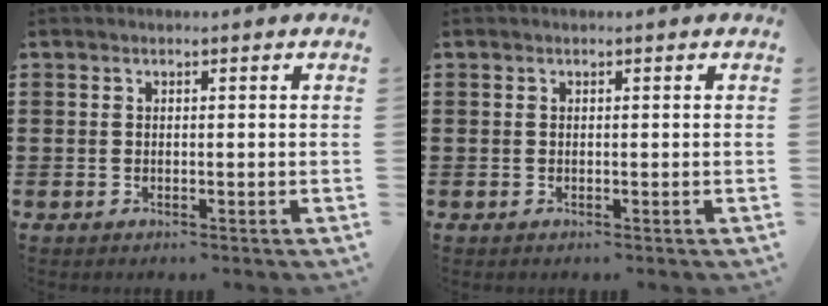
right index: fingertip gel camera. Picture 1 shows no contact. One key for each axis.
{"total": 0.0}